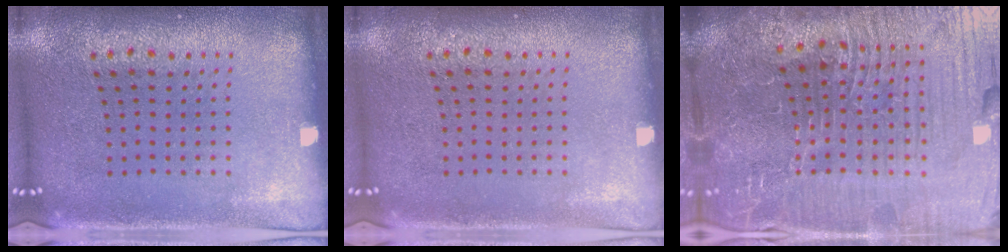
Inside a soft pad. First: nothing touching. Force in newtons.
{"total": 0.0}
{"total": 7.1, "press": 6.5, "slide": 3.0}